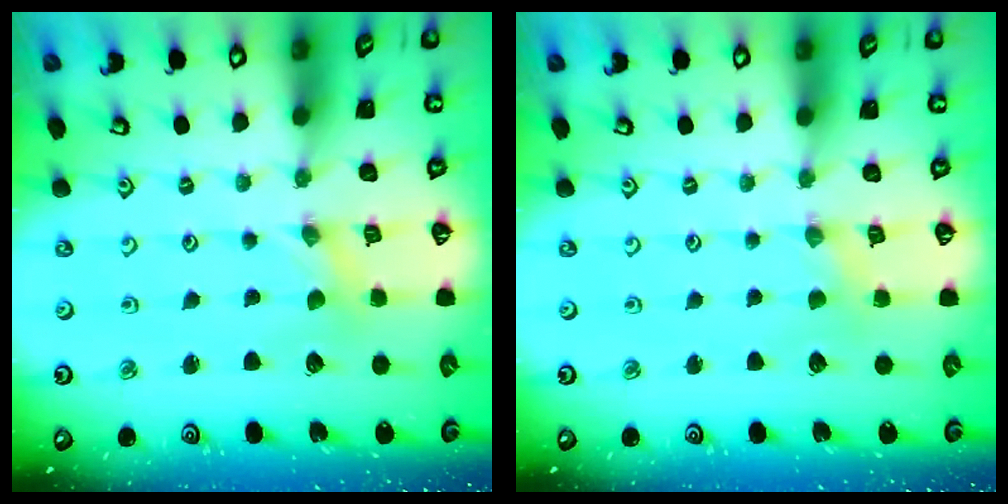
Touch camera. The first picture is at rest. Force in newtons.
{"total": 1.6, "press": 1.6, "slide": 0.3}